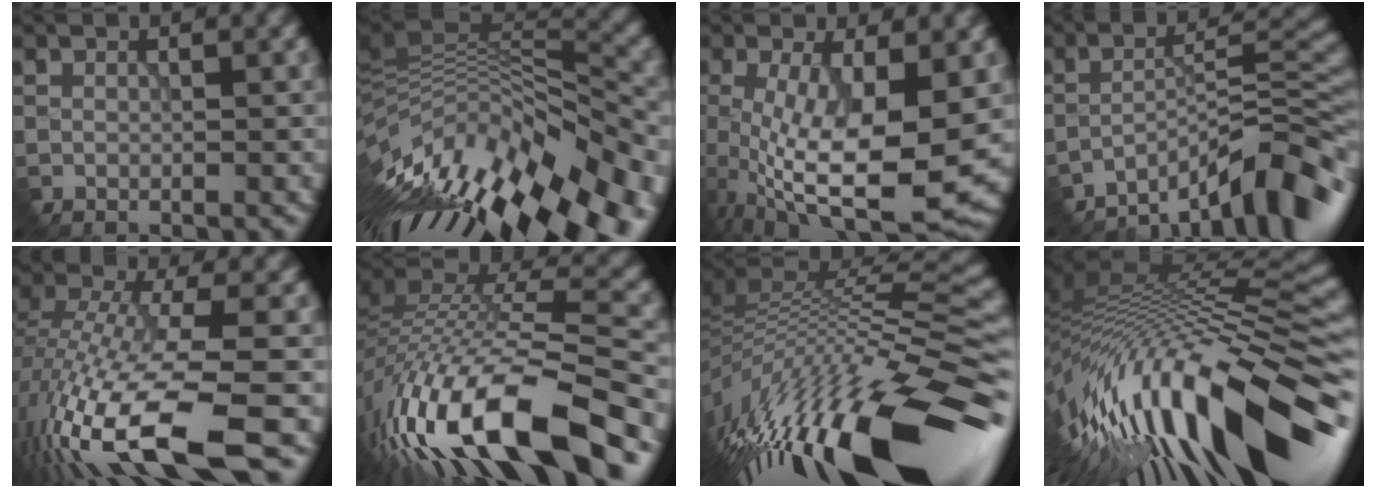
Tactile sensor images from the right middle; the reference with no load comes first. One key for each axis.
{"total": 13.6, "fx": -5.1, "fy": 4.8, "fz": 11.7, "tx": -0.220, "ty": 0.003, "tz": -0.087}
{"total": 9.8, "fx": 0.0, "fy": 3.2, "fz": 9.2, "tx": -0.200, "ty": -0.029, "tz": 0.007}
{"total": 8.9, "fx": -7.2, "fy": 1.3, "fz": 5.1, "tx": -0.079, "ty": 0.022, "tz": -0.122}
{"total": 12.9, "fx": -5.5, "fy": 4.2, "fz": 10.9, "tx": -0.259, "ty": -0.016, "tz": -0.100}
{"total": 14.7, "fx": -7.0, "fy": 4.7, "fz": 12.1, "tx": -0.249, "ty": -0.002, "tz": -0.123}
{"total": 15.3, "fx": -4.5, "fy": 4.4, "fz": 14.0, "tx": -0.261, "ty": -0.009, "tz": -0.071}
{"total": 15.7, "fx": -3.4, "fy": 4.6, "fz": 14.6, "tx": -0.257, "ty": 0.008, "tz": -0.062}